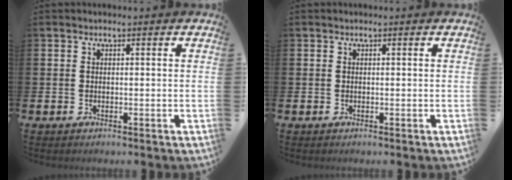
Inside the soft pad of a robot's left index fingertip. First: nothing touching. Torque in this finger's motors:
{"motor_torque": [0.00, 0.00, 0.00, 0.00]}